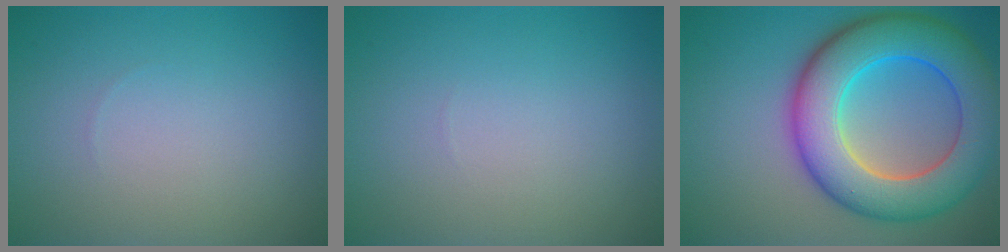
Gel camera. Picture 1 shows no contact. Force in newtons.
{"total": 0.0}
{"total": 10.9, "press": 10.9, "slide": 0.3}